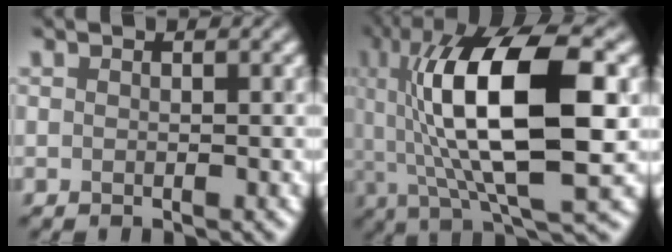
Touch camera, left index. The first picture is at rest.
{"total": 14.4, "force": [1.4, 4.7, 13.6], "torque": [-0.230, 0.010, 0.021]}